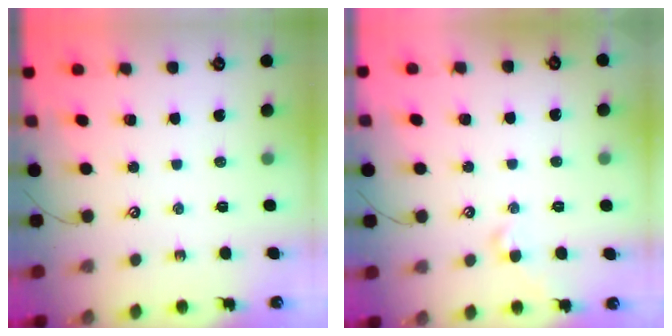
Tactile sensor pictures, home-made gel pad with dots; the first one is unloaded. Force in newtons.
{"total": 1.0, "press": 1.0, "slide": 0.4}